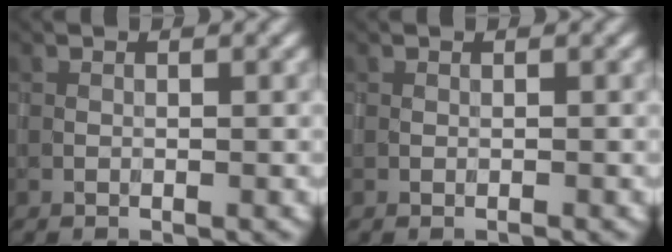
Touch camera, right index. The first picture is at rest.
{"total": 0.0}